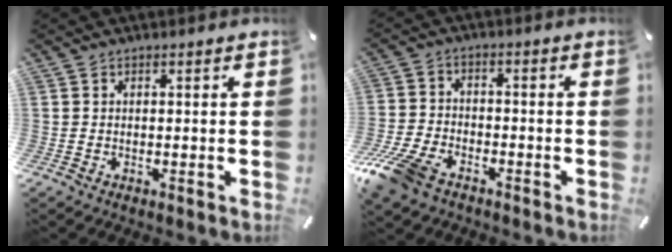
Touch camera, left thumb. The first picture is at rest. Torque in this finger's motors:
{"motor_torque": [0.60, 1.87, 0.35, 0.11, 0.30]}